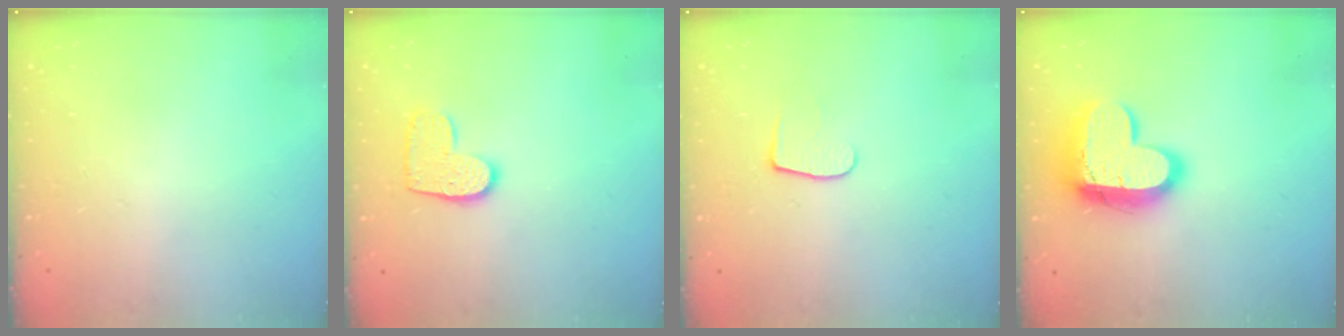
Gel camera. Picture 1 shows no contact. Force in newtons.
{"total": 9.8, "press": 9.8, "slide": 0.3}
{"total": 6.1, "press": 6.0, "slide": 0.6}
{"total": 16.4, "press": 16.3, "slide": 1.5}